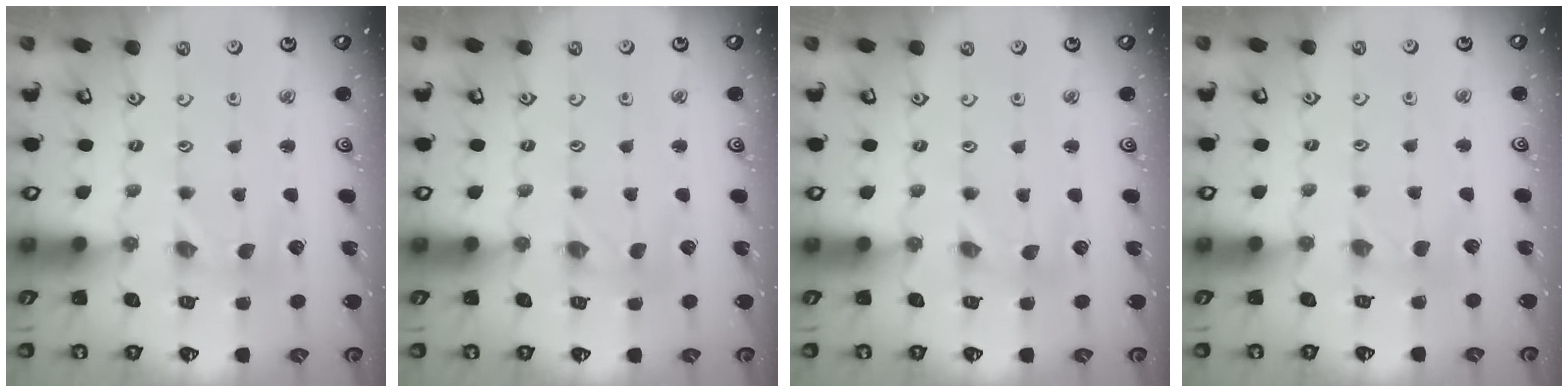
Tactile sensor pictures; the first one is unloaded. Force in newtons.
{"total": 0.0}
{"total": 0.0}
{"total": 1.7, "press": 1.7, "slide": 0.2}